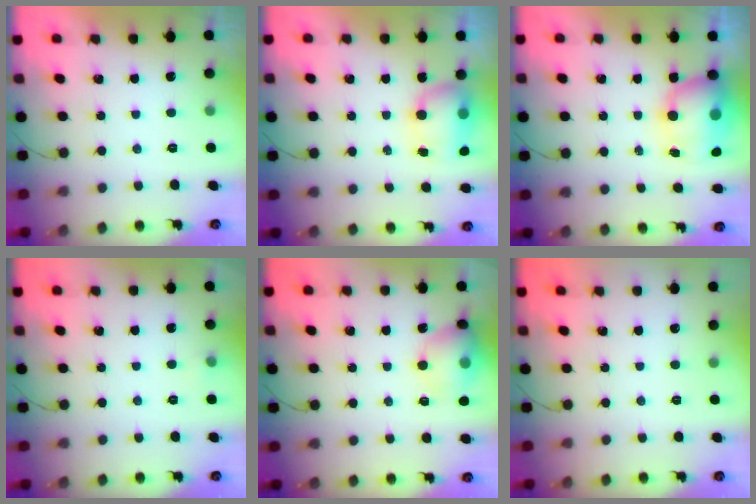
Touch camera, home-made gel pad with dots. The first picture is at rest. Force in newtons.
{"total": 7.5, "press": 7.3, "slide": 1.3}
{"total": 9.0, "press": 8.8, "slide": 1.9}
{"total": 3.2, "press": 2.6, "slide": 1.8}
{"total": 12.0, "press": 11.9, "slide": 1.8}
{"total": 0.0}